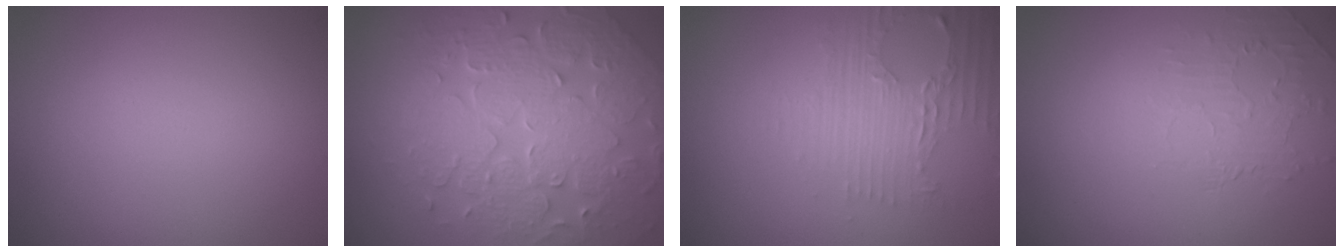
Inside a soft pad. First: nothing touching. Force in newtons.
{"total": 8.7, "press": 6.3, "slide": 6.0}
{"total": 3.5, "press": 2.6, "slide": 2.4}
{"total": 1.9, "press": 0.3, "slide": 1.9}